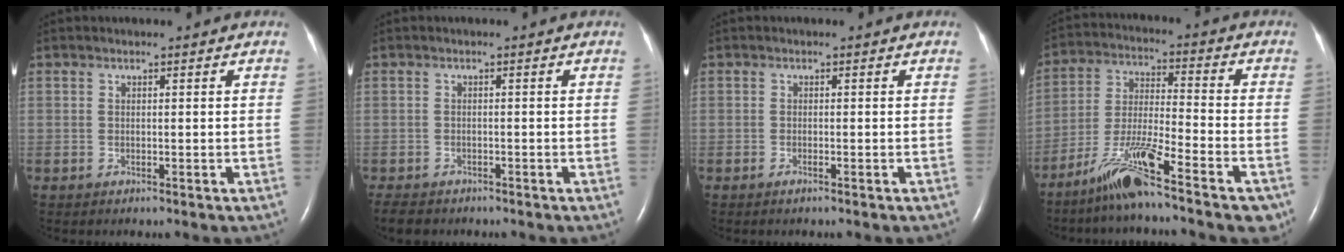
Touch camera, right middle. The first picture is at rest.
{"total": 3.9, "force": [-3.3, 1.5, 1.4], "torque": [-0.026, -0.007, -0.047]}
{"total": 0.8, "force": [-0.6, 0.0, 0.6], "torque": [-0.016, -0.002, -0.010]}
{"total": 13.4, "force": [-9.1, 1.0, 9.7], "torque": [-0.176, -0.018, -0.163]}